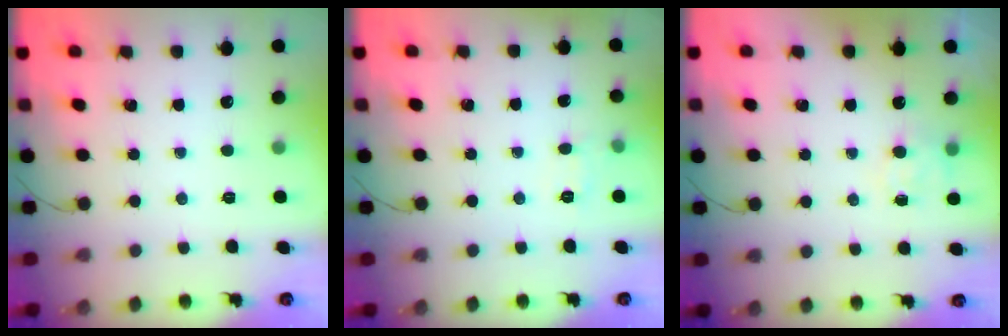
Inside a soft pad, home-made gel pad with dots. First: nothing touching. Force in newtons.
{"total": 6.4, "press": 6.2, "slide": 1.4}
{"total": 5.9, "press": 5.8, "slide": 1.3}